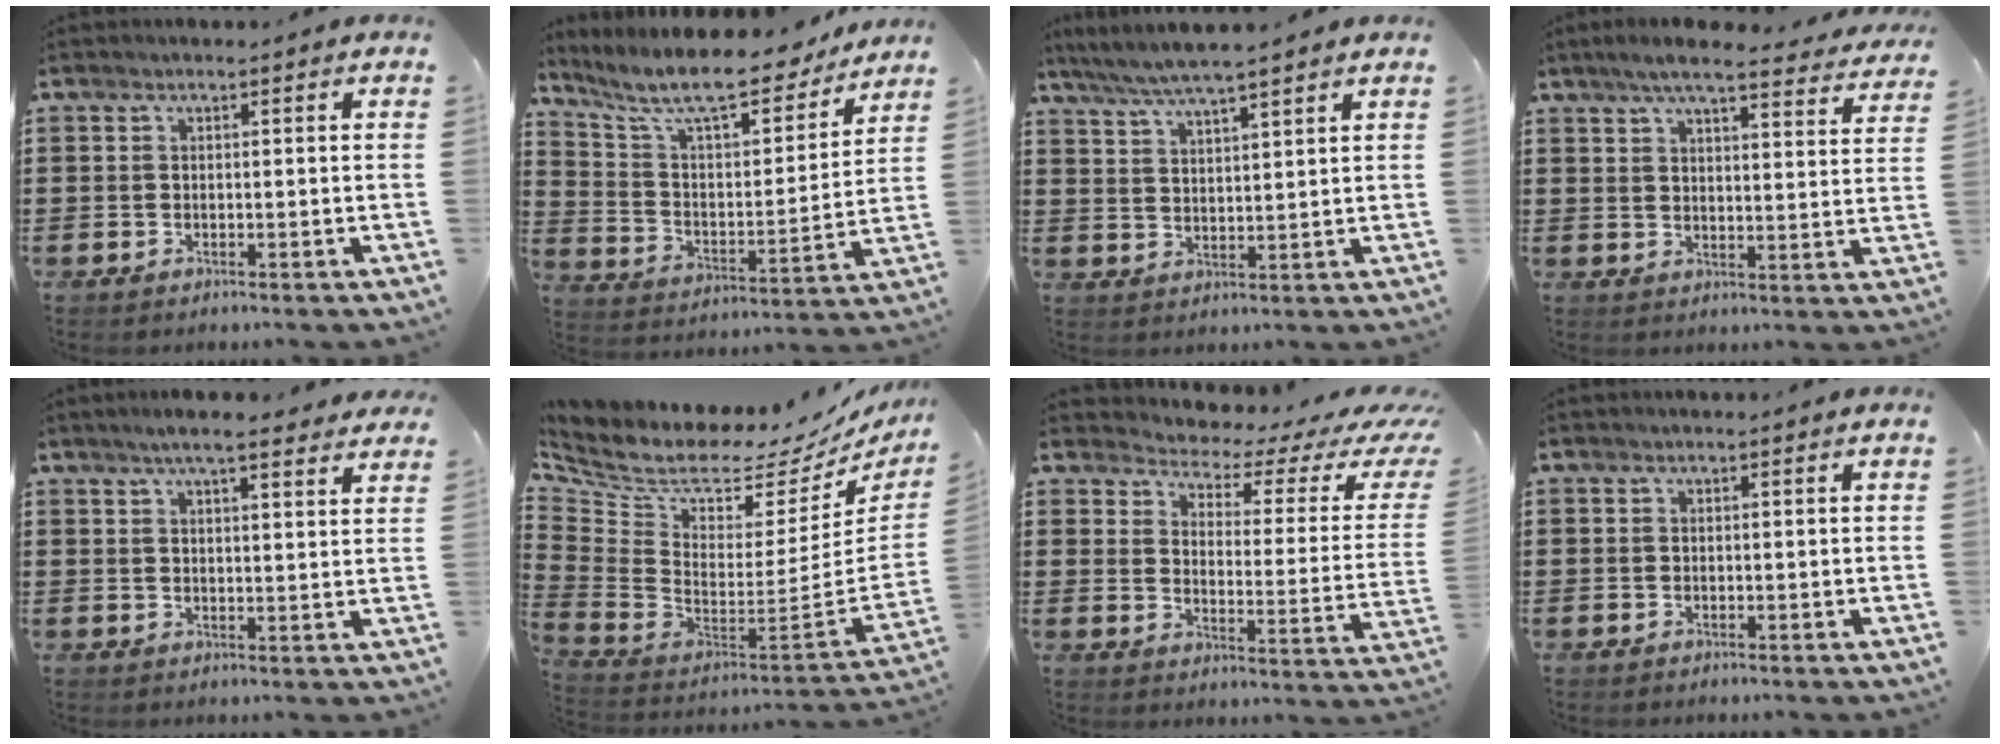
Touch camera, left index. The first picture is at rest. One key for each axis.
{"total": 10.8, "fx": 9.3, "fy": 1.6, "fz": 5.2, "tx": -0.132, "ty": -0.062, "tz": 0.157}
{"total": 4.9, "fx": 4.3, "fy": -0.1, "fz": 2.4, "tx": -0.060, "ty": -0.016, "tz": 0.074}
{"total": 5.9, "fx": 5.0, "fy": 0.3, "fz": 3.1, "tx": -0.069, "ty": -0.022, "tz": 0.084}
{"total": 4.8, "fx": 3.9, "fy": 0.4, "fz": 2.7, "tx": -0.061, "ty": -0.005, "tz": 0.070}
{"total": 6.2, "fx": 4.9, "fy": 2.2, "fz": 3.0, "tx": -0.088, "ty": -0.068, "tz": 0.075}
{"total": 3.0, "fx": 2.4, "fy": 0.9, "fz": 1.5, "tx": -0.040, "ty": -0.032, "tz": 0.031}
{"total": 0.0}